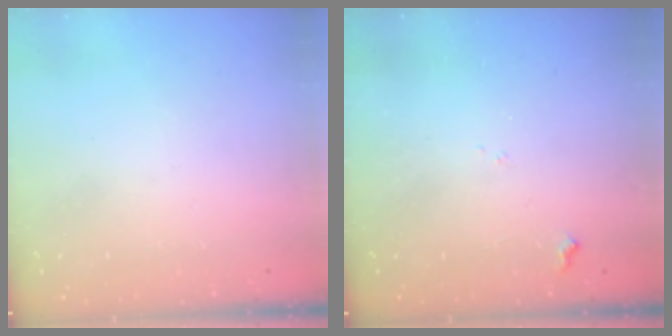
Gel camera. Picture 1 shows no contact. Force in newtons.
{"total": 6.2, "press": 6.2, "slide": 0.6}